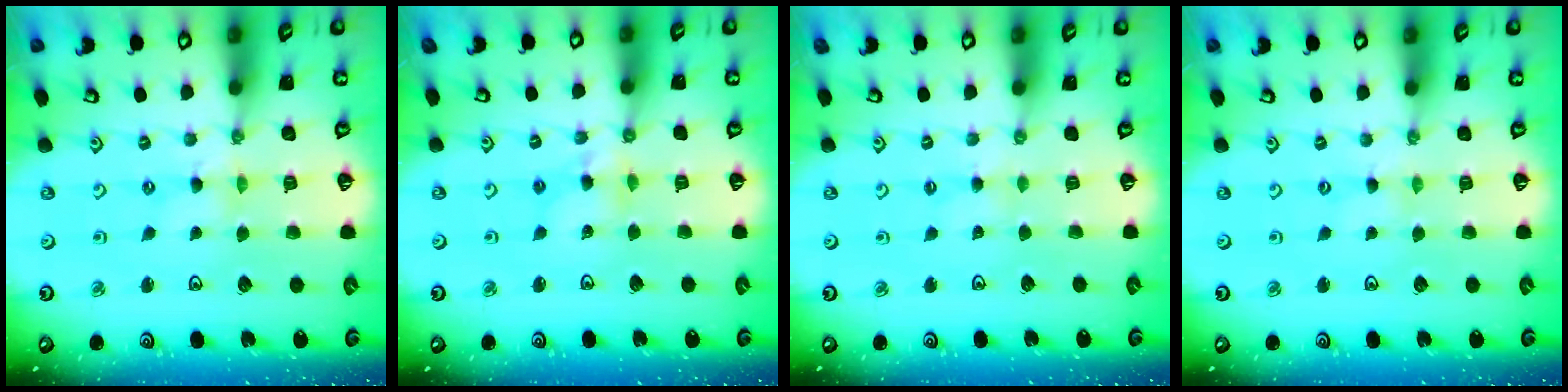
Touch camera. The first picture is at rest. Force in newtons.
{"total": 4.9, "press": 4.8, "slide": 0.5}
{"total": 1.5, "press": 1.5, "slide": 0.3}
{"total": 0.7, "press": 0.7, "slide": 0.1}